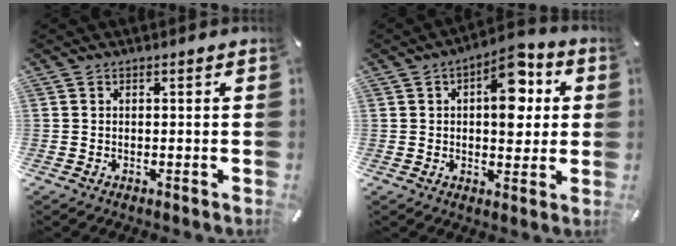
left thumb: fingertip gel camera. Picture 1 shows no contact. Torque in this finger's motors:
{"motor_torque": [1.70, 1.57, 0.20, -0.18, 0.16]}